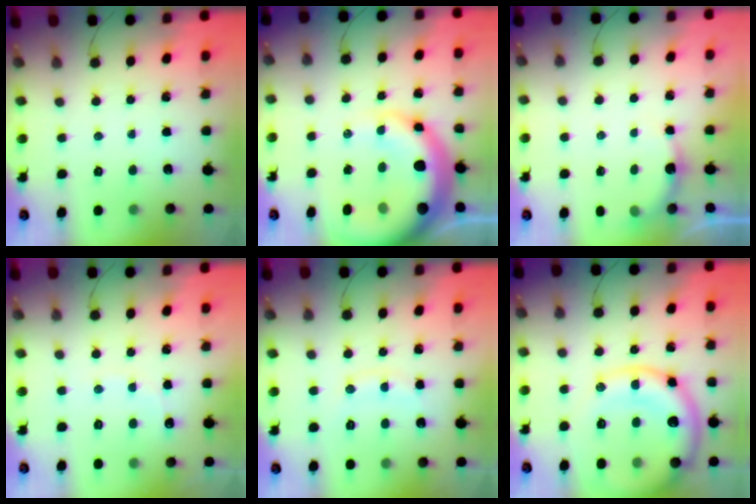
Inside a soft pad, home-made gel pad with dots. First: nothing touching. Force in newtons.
{"total": 21.5, "press": 20.9, "slide": 4.8}
{"total": 3.8, "press": 3.8, "slide": 0.4}
{"total": 7.4, "press": 7.2, "slide": 1.7}
{"total": 8.9, "press": 8.8, "slide": 1.1}
{"total": 19.0, "press": 18.7, "slide": 3.1}